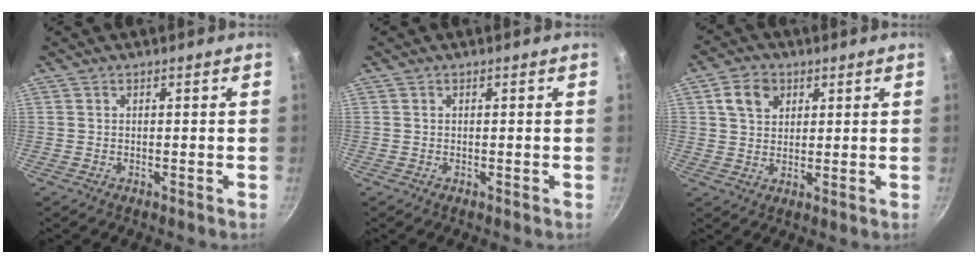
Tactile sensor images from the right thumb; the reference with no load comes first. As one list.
[{"total": 0.0}, {"total": 6.4, "force": [2.6, 4.9, 3.3], "torque": [-0.040, 0.001, 0.042]}]